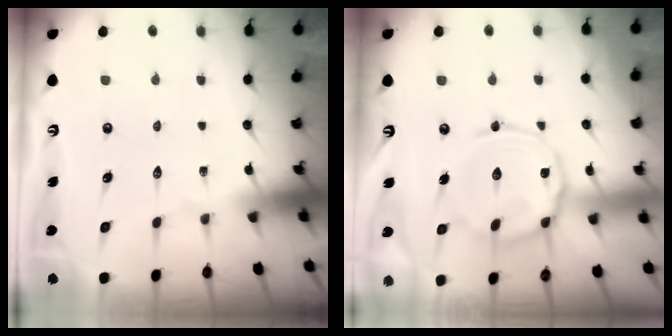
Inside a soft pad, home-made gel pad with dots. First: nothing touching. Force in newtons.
{"total": 10.4, "press": 10.4, "slide": 0.6}